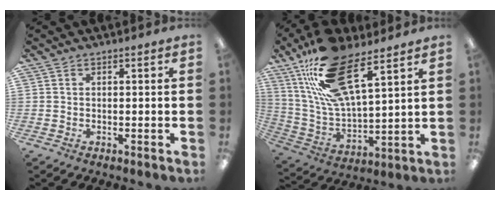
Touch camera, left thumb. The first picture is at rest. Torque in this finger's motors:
{"motor_torque": [0.40, 0.46, 1.36, -1.41, 0.27]}